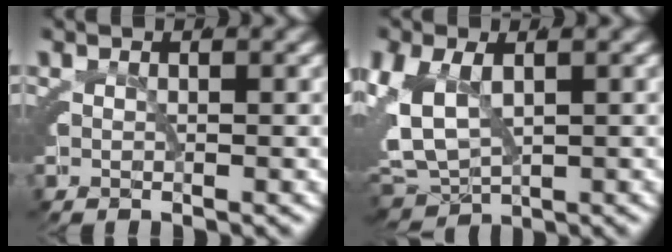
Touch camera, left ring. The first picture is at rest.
{"total": 9.4, "force": [-1.5, 8.1, 4.6], "torque": [-0.115, -0.030, -0.020]}